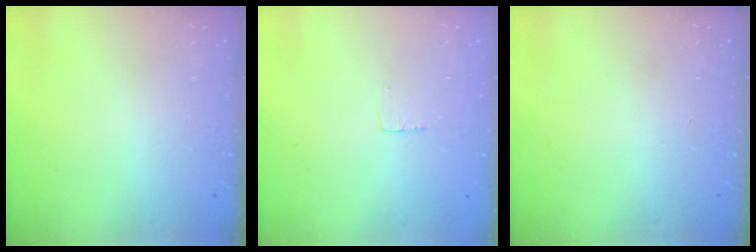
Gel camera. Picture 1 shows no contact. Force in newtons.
{"total": 3.0, "press": 3.0, "slide": 0.2}
{"total": 0.0}